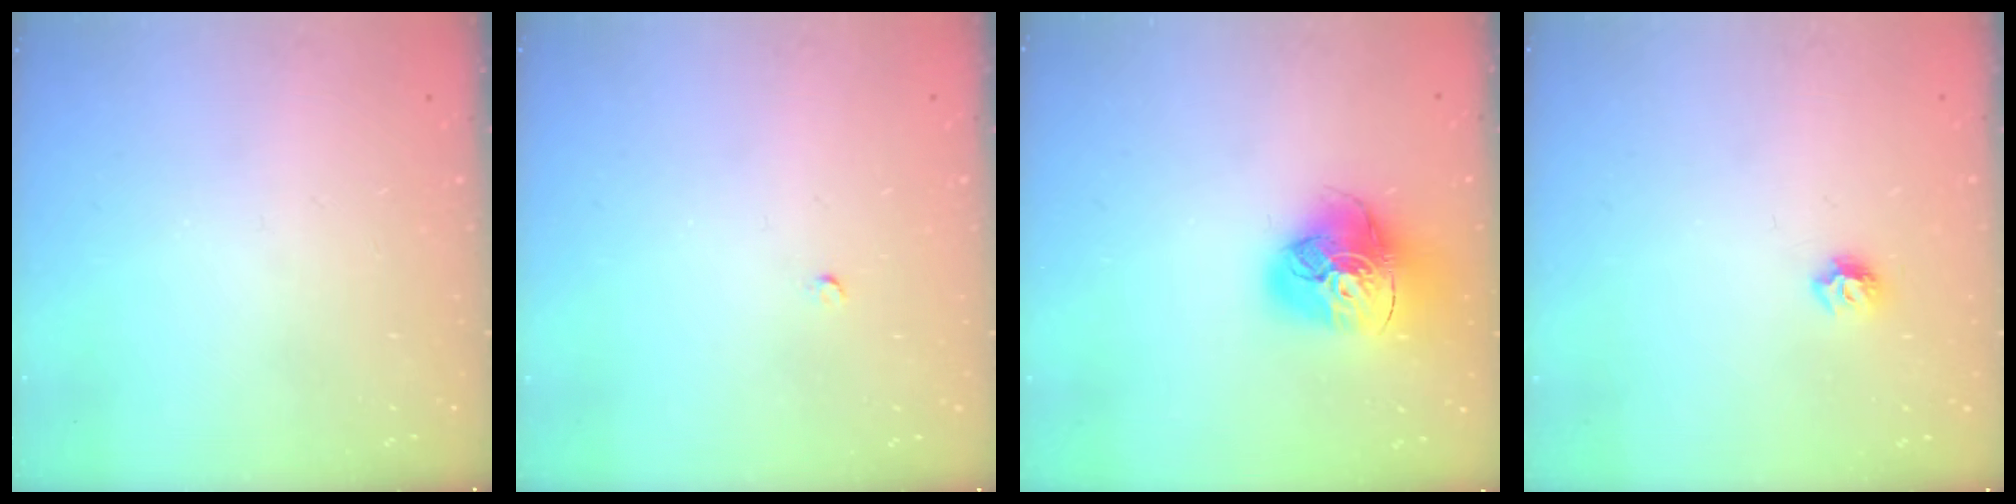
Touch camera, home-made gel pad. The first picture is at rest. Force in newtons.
{"total": 2.0, "press": 2.0, "slide": 0.3}
{"total": 16.7, "press": 16.6, "slide": 1.8}
{"total": 6.5, "press": 6.5, "slide": 0.8}